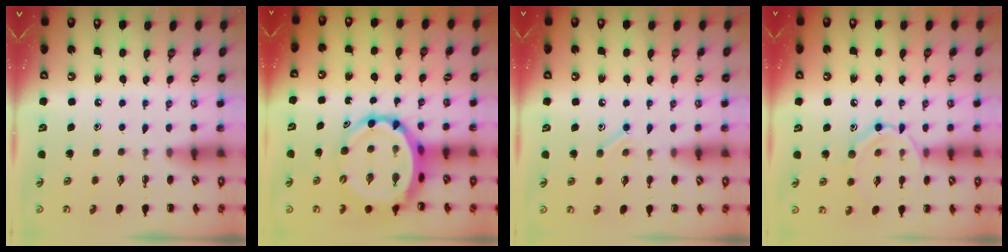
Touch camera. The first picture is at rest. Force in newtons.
{"total": 11.0, "press": 10.6, "slide": 3.0}
{"total": 6.9, "press": 6.8, "slide": 1.4}
{"total": 10.0, "press": 10.0, "slide": 0.5}